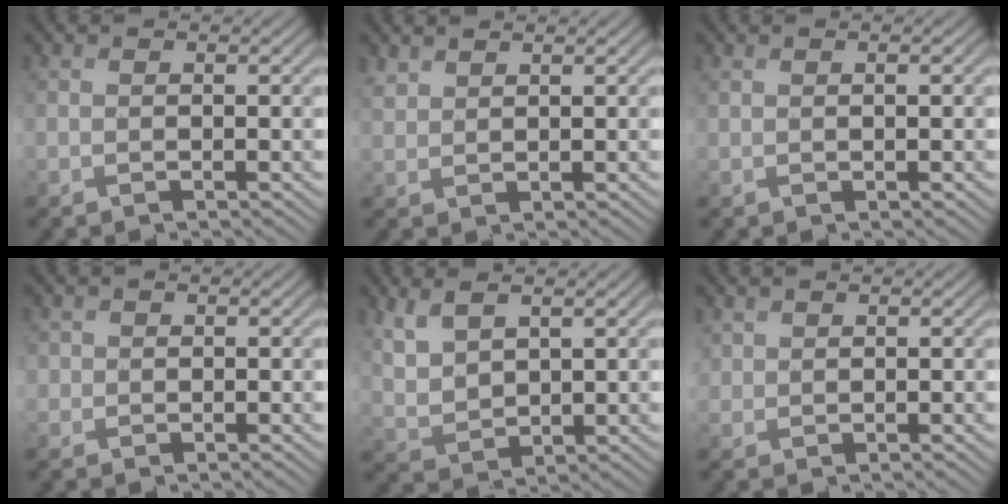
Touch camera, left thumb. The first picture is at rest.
{"total": 2.0, "force": [2.0, 0.3, 0.1], "torque": [-0.005, 0.005, 0.048]}
{"total": 0.7, "force": [0.6, 0.0, 0.4], "torque": [-0.005, 0.000, 0.012]}
{"total": 1.3, "force": [0.5, 1.2, 0.0], "torque": [0.000, 0.003, 0.005]}
{"total": 5.1, "force": [3.5, 2.2, 2.9], "torque": [-0.077, 0.000, 0.082]}
{"total": 1.4, "force": [1.1, 0.8, 0.0], "torque": [-0.002, 0.001, 0.022]}